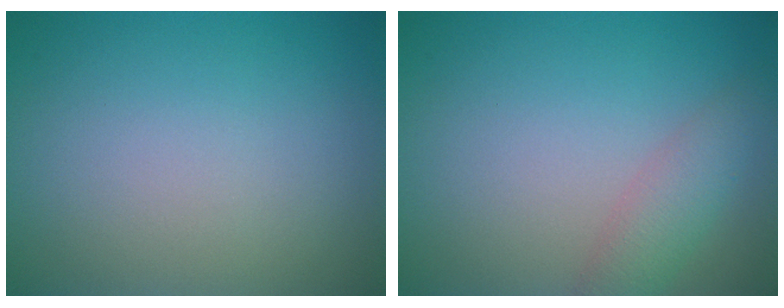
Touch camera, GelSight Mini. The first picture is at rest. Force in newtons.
{"total": 2.5, "press": 2.5, "slide": 0.1}